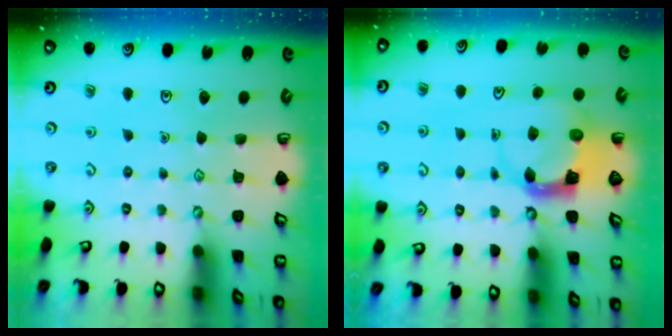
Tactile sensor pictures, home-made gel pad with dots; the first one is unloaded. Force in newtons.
{"total": 3.9, "press": 3.8, "slide": 0.6}